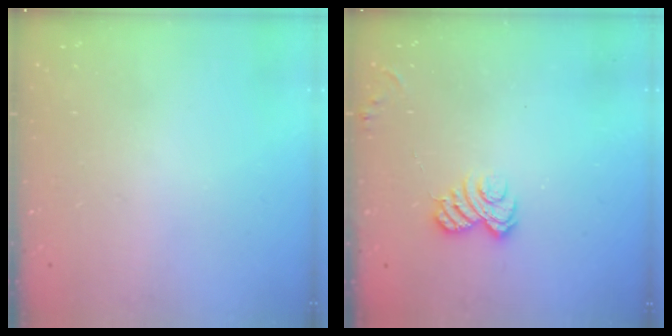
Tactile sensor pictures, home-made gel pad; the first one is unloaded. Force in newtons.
{"total": 4.7, "press": 4.5, "slide": 1.3}